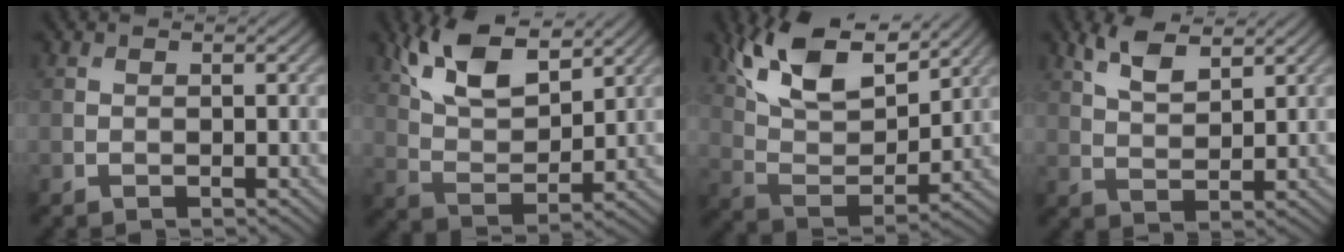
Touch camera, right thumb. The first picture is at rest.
{"total": 10.5, "force": [6.6, 4.3, 7.0], "torque": [-0.152, 0.003, 0.128]}
{"total": 13.7, "force": [9.5, 5.1, 8.4], "torque": [-0.175, 0.004, 0.161]}
{"total": 4.9, "force": [3.3, 1.8, 3.1], "torque": [-0.077, 0.002, 0.070]}